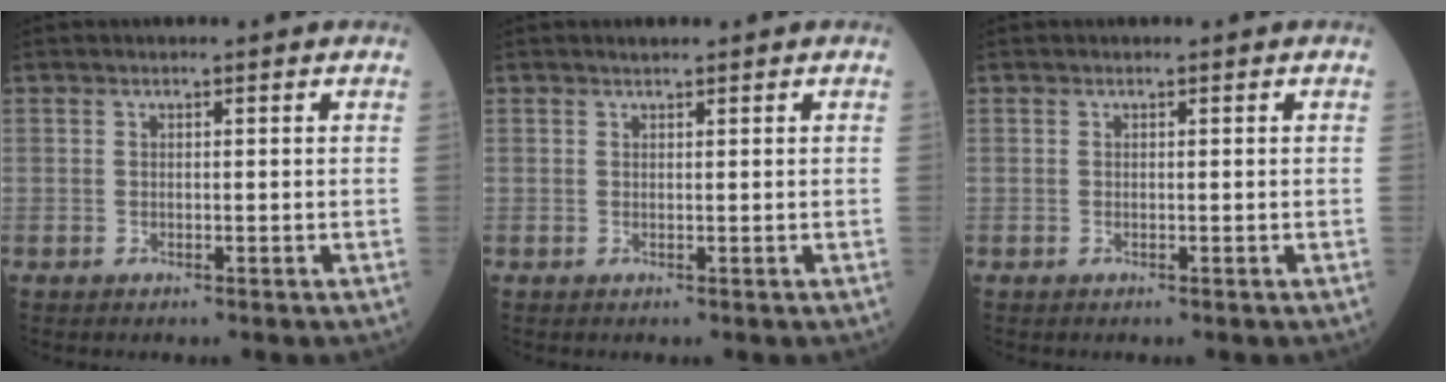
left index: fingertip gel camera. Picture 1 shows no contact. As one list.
[{"total": 0.8, "force": [0.7, 0.1, 0.3], "torque": [-0.012, 0.003, 0.013]}, {"total": 0.0}]